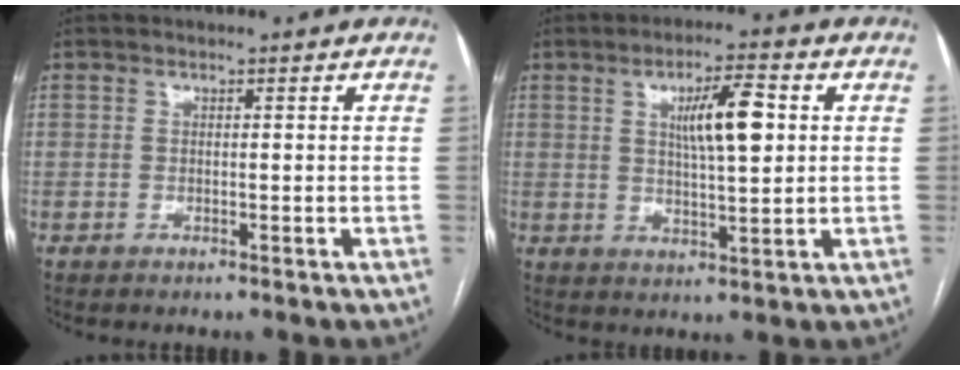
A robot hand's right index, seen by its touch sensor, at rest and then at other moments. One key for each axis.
{"total": 8.0, "fx": 2.0, "fy": 1.4, "fz": 7.6, "tx": -0.128, "ty": 0.009, "tz": 0.037}